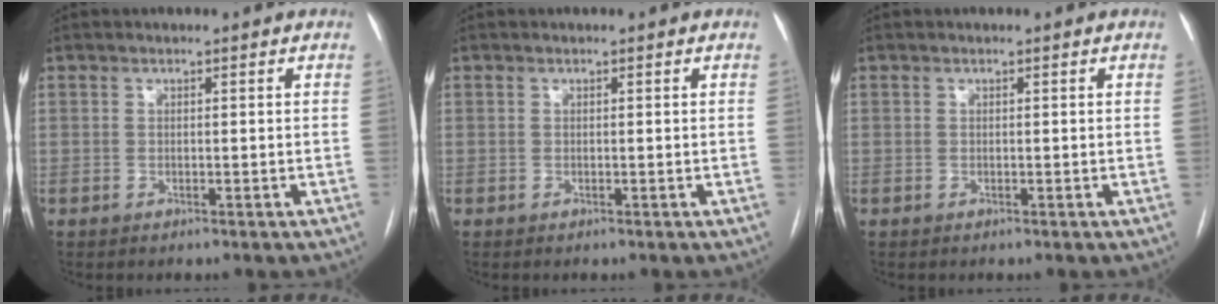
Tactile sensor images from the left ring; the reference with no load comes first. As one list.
[{"total": 0.0}, {"total": 0.0}]